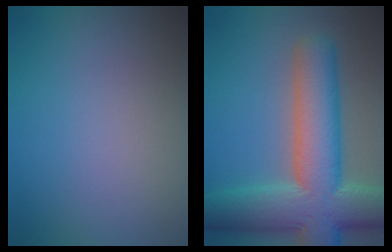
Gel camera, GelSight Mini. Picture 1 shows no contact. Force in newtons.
{"total": 11.4, "press": 11.4, "slide": 0.4}